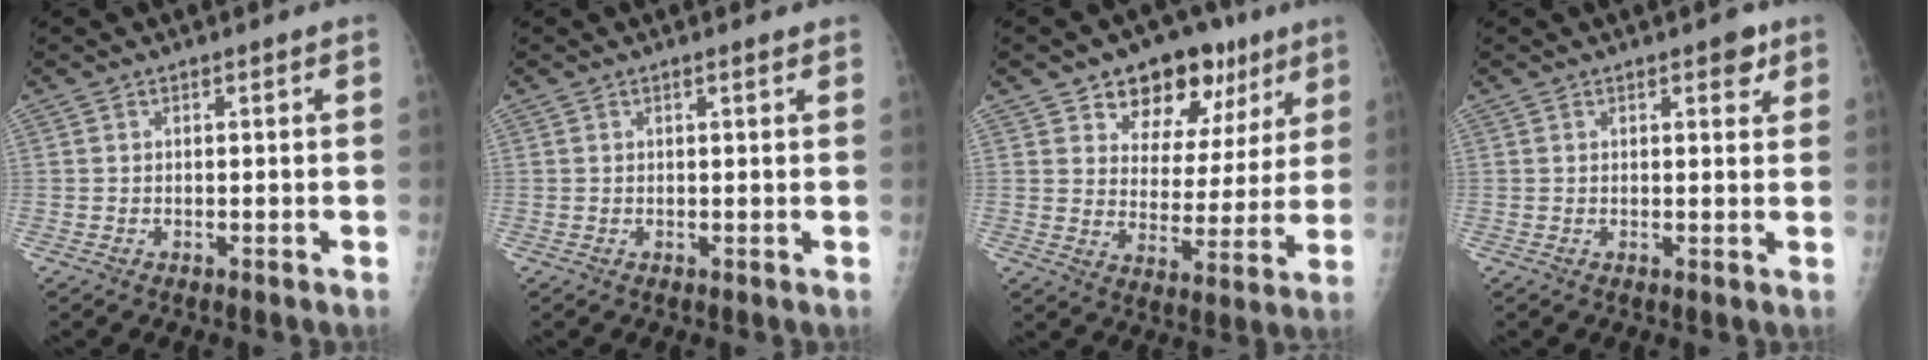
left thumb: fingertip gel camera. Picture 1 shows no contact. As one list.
[{"total": 0.9, "force": [0.6, 0.2, 0.6], "torque": [-0.009, -0.002, 0.009]}, {"total": 15.4, "force": [8.9, 9.7, 8.0], "torque": [-0.045, -0.028, 0.133]}, {"total": 2.7, "force": [1.6, 1.3, 1.7], "torque": [-0.006, -0.005, 0.017]}]